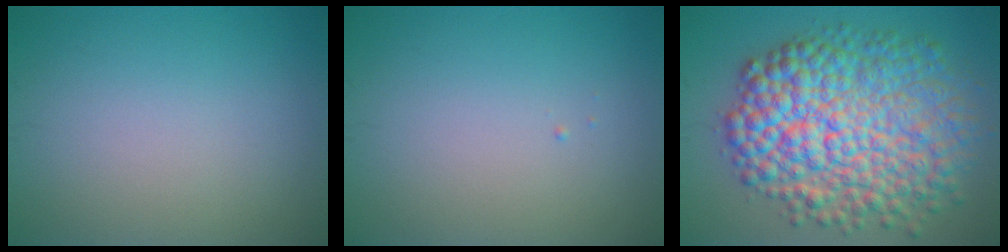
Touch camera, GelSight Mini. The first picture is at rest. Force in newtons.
{"total": 0.0}
{"total": 12.0, "press": 12.0, "slide": 0.1}